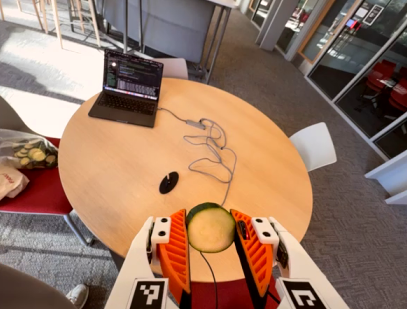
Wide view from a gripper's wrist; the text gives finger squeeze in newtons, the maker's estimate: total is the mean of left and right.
{"total": 11.7, "left": 11.5, "right": 11.9}